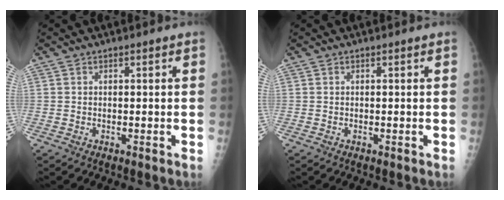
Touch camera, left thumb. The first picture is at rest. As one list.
[{"total": 0.0}]